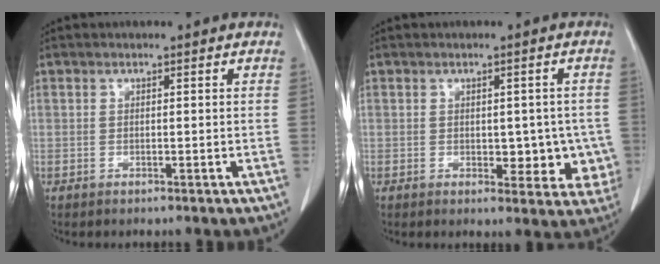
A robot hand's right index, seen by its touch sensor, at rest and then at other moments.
{"total": 6.4, "force": [-0.7, 3.8, 5.1], "torque": [-0.038, 0.009, -0.001]}